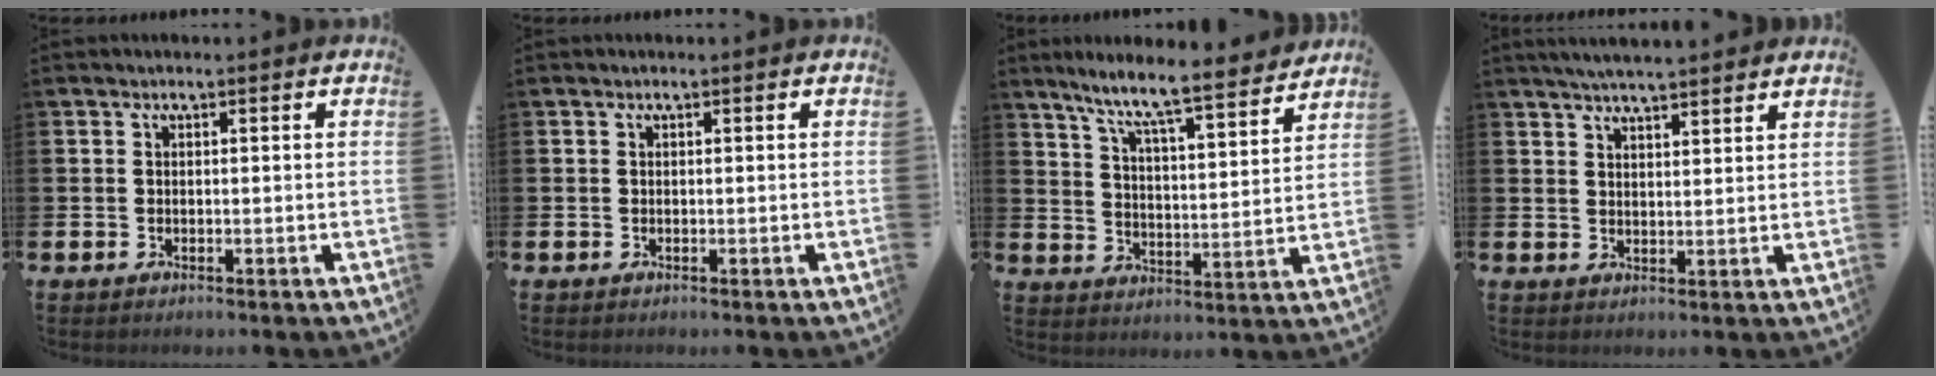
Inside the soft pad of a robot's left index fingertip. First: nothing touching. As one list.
[{"total": 0.0}, {"total": 8.2, "force": [7.5, 0.2, 3.4], "torque": [-0.091, -0.056, 0.124]}, {"total": 4.2, "force": [4.2, -0.1, 0.8], "torque": [-0.023, -0.016, 0.075]}]